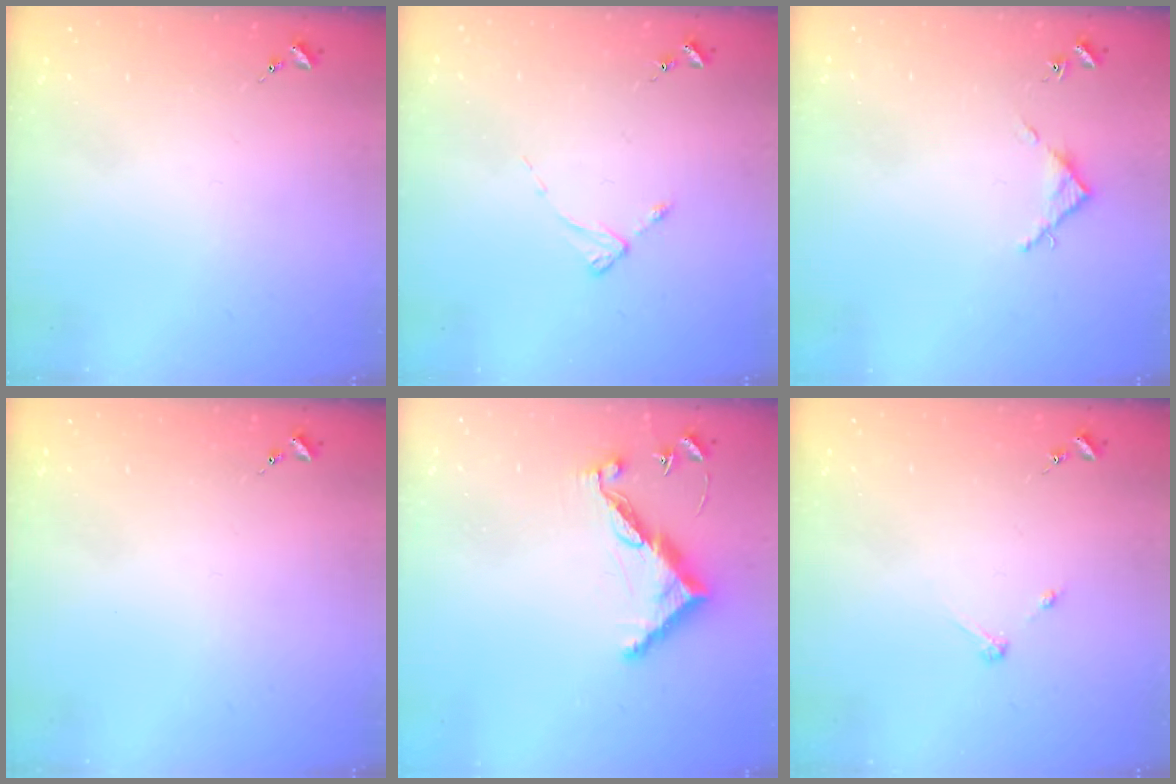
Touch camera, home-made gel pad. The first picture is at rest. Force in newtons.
{"total": 2.5, "press": 2.5, "slide": 0.3}
{"total": 3.6, "press": 3.6, "slide": 0.3}
{"total": 0.0}
{"total": 10.6, "press": 10.6, "slide": 0.4}
{"total": 2.7, "press": 2.7, "slide": 0.3}